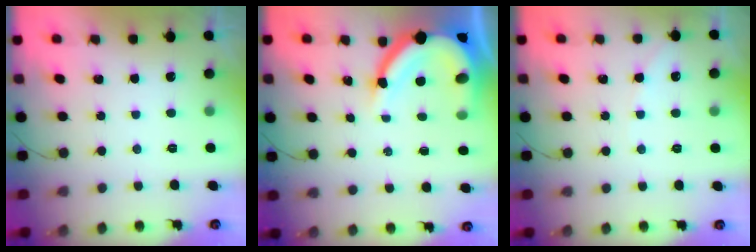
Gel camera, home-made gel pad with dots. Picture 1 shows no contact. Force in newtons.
{"total": 12.6, "press": 12.5, "slide": 1.4}
{"total": 4.4, "press": 4.4, "slide": 0.3}